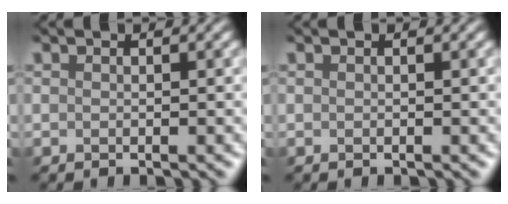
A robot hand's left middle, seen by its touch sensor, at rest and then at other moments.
{"total": 0.0}